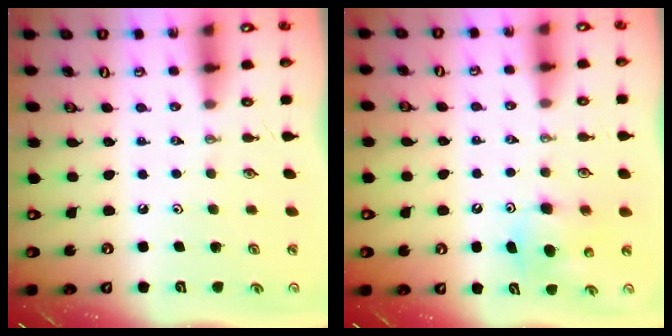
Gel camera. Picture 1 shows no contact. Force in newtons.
{"total": 7.0, "press": 6.9, "slide": 1.4}